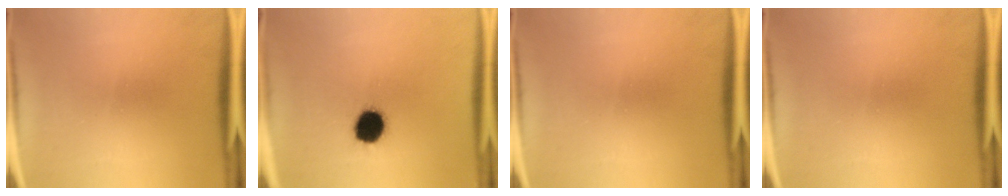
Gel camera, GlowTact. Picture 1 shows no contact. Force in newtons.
{"total": 11.4}
{"total": 0.0}
{"total": 0.0}